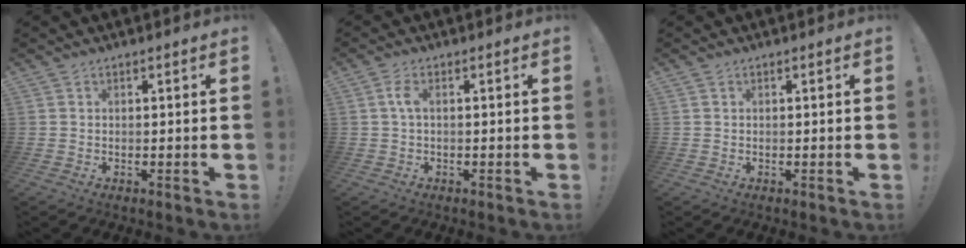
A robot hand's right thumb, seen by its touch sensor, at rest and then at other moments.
{"total": 3.2, "force": [0.0, 0.9, 3.0], "torque": [-0.071, 0.008, -0.002]}
{"total": 0.0}